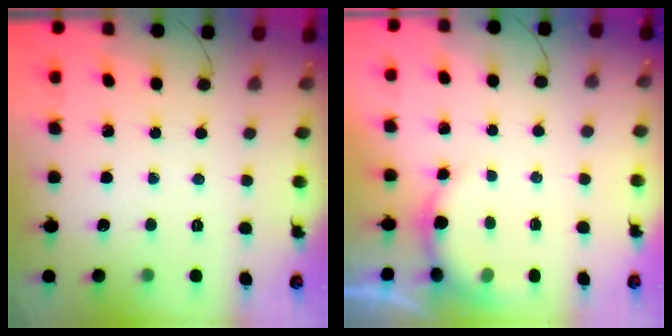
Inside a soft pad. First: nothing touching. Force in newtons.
{"total": 6.0, "press": 5.9, "slide": 1.2}